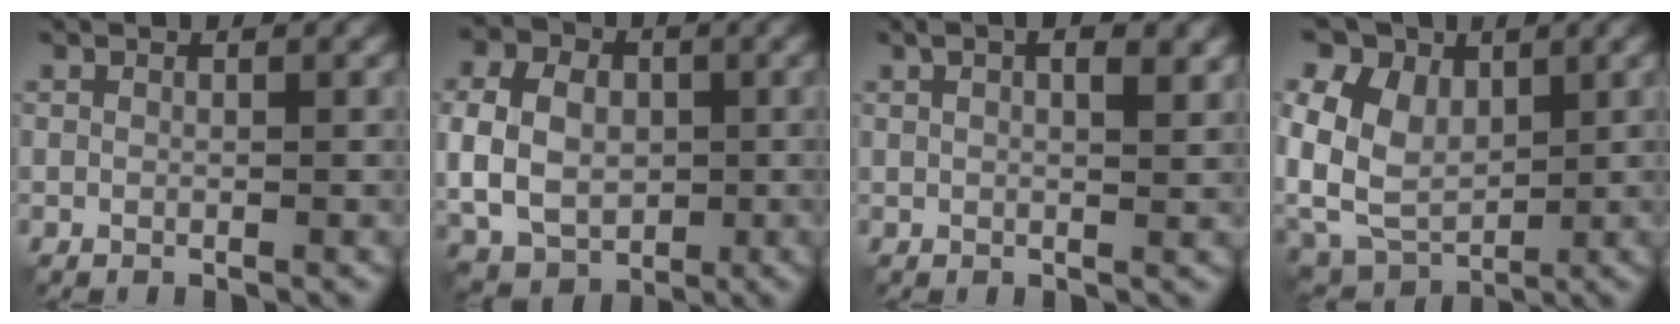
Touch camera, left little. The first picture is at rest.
{"total": 10.1, "force": [-0.2, 8.1, 6.1], "torque": [-0.117, 0.020, -0.024]}
{"total": 6.5, "force": [3.0, 3.1, 4.9], "torque": [-0.064, 0.025, 0.028]}
{"total": 11.1, "force": [2.8, 8.4, 6.7], "torque": [-0.163, 0.030, 0.042]}